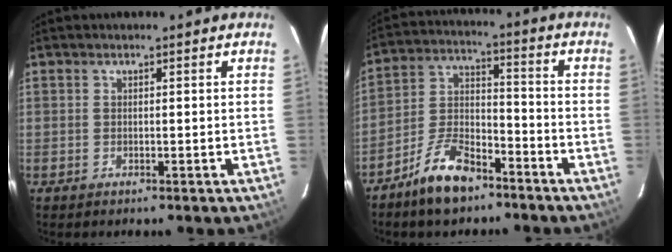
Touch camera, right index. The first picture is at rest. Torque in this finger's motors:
{"motor_torque": [0.38, -0.44, 0.33, 0.08]}